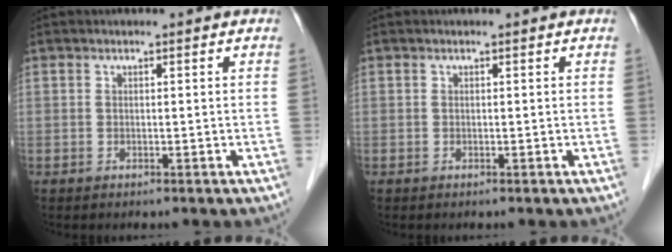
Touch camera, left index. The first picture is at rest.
{"total": 0.0}